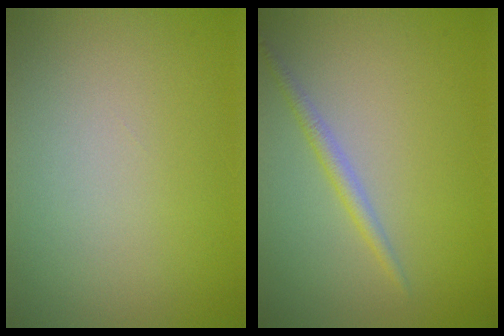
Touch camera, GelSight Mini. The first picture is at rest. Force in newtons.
{"total": 1.5, "press": 1.5, "slide": 0.1}